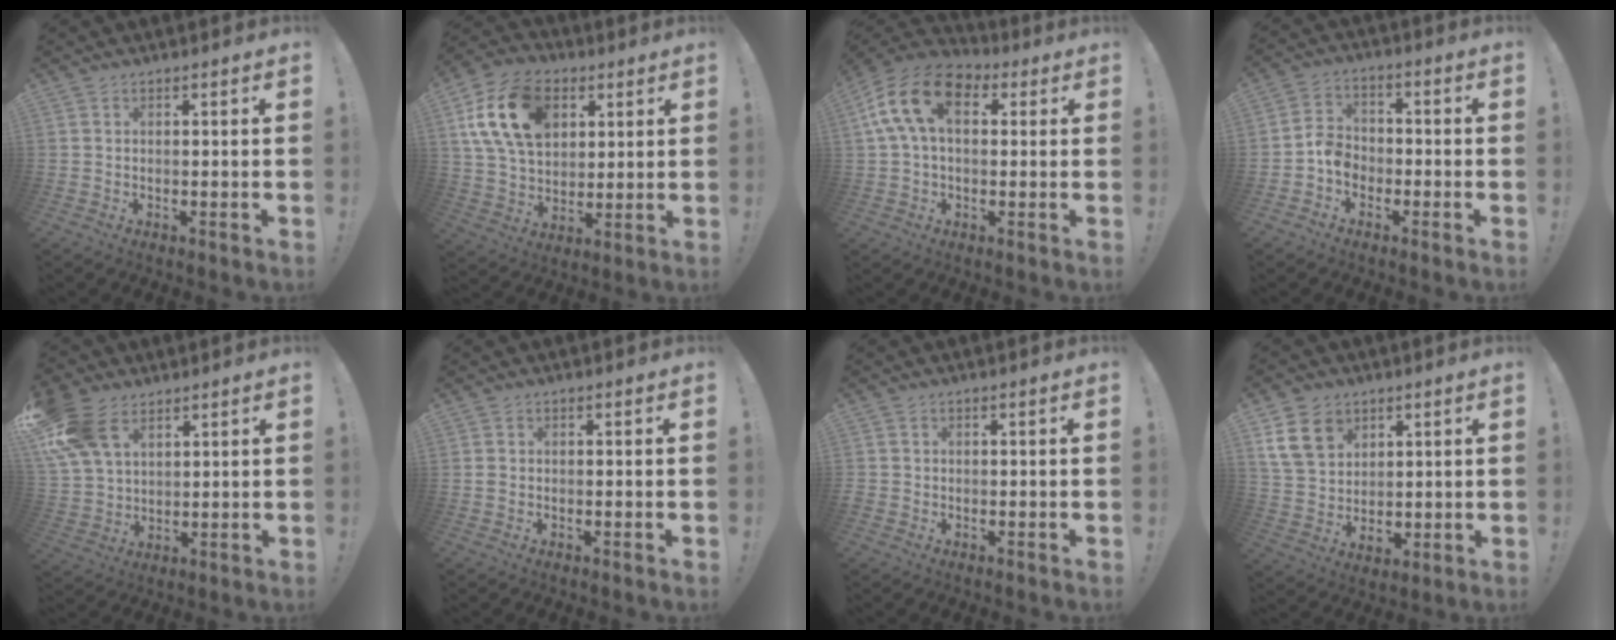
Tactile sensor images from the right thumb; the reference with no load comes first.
{"total": 20.0, "force": [7.3, 14.0, 12.4], "torque": [-0.222, -0.019, 0.135]}
{"total": 15.9, "force": [4.9, 9.8, 11.5], "torque": [-0.220, 0.003, 0.087]}
{"total": 7.0, "force": [-3.6, 5.2, 3.0], "torque": [-0.054, 0.027, -0.065]}
{"total": 14.3, "force": [7.4, 9.3, 8.1], "torque": [-0.169, -0.025, 0.144]}
{"total": 1.1, "force": [-0.6, 0.7, 0.5], "torque": [-0.013, 0.005, -0.009]}
{"total": 1.1, "force": [-0.6, 0.9, 0.3], "torque": [-0.007, 0.003, -0.010]}
{"total": 12.7, "force": [6.0, 9.9, 5.3], "torque": [-0.087, -0.020, 0.125]}